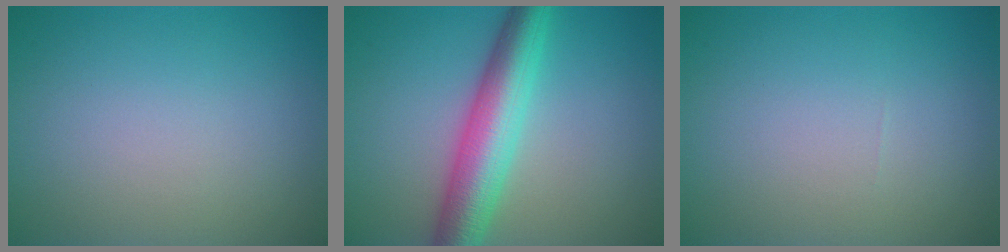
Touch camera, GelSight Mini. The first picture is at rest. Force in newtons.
{"total": 6.8, "press": 6.8, "slide": 0.0}
{"total": 0.0}